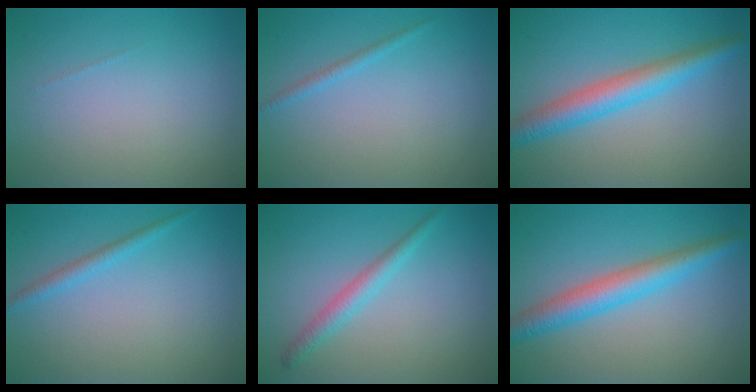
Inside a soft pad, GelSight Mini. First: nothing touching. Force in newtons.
{"total": 0.9, "press": 0.9, "slide": 0.1}
{"total": 4.5, "press": 4.5, "slide": 0.2}
{"total": 1.4, "press": 1.4, "slide": 0.1}
{"total": 2.2, "press": 2.2, "slide": 0.1}
{"total": 4.5, "press": 4.5, "slide": 0.2}